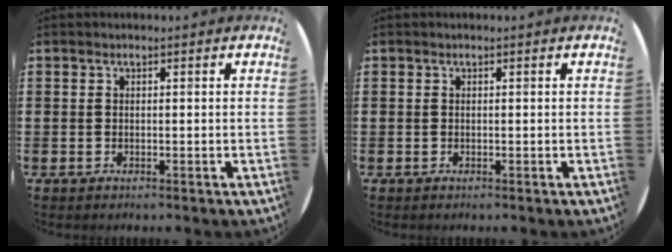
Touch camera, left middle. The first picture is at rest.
{"total": 0.0}